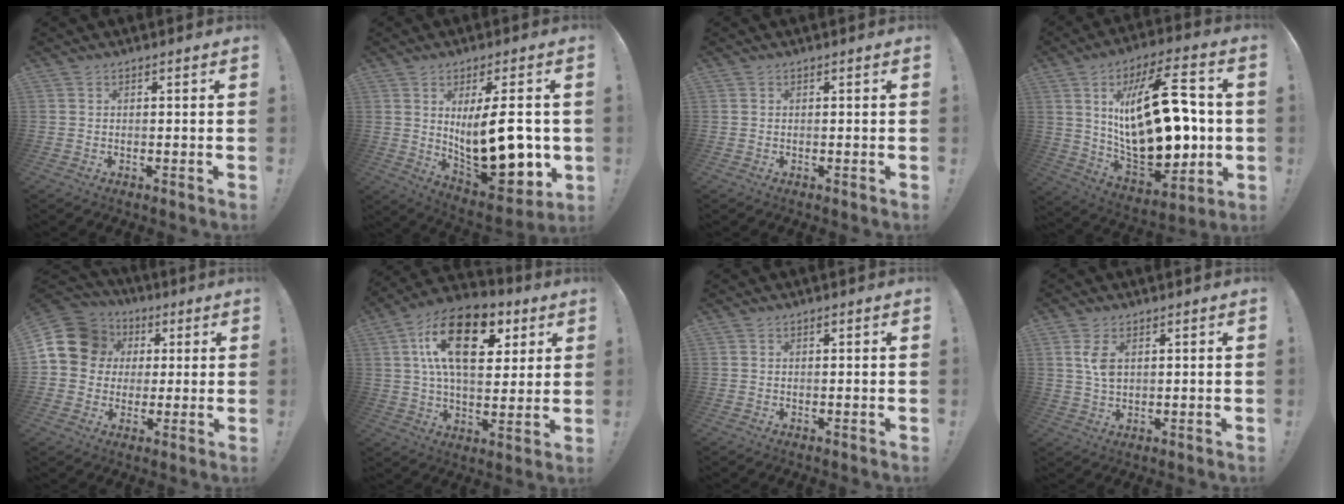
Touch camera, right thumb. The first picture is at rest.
{"total": 19.0, "force": [1.4, 7.4, 17.5], "torque": [-0.260, -0.030, 0.030]}
{"total": 0.0}
{"total": 29.7, "force": [3.2, 14.6, 25.6], "torque": [-0.448, -0.012, 0.057]}
{"total": 14.3, "force": [3.9, 12.2, 6.1], "torque": [-0.108, -0.008, 0.080]}
{"total": 21.3, "force": [7.8, 11.5, 16.2], "torque": [-0.272, -0.031, 0.125]}
{"total": 0.0}
{"total": 5.3, "force": [1.8, 3.0, 4.0], "torque": [-0.069, -0.007, 0.028]}